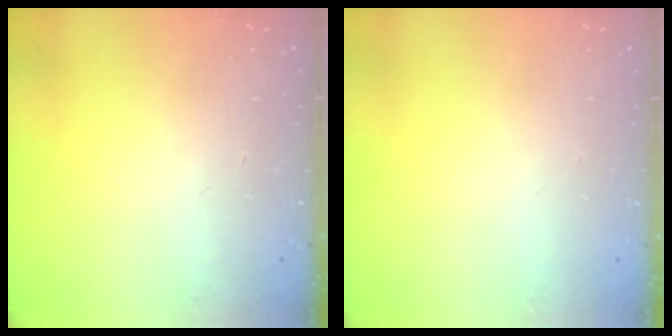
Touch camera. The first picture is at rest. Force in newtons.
{"total": 0.0}